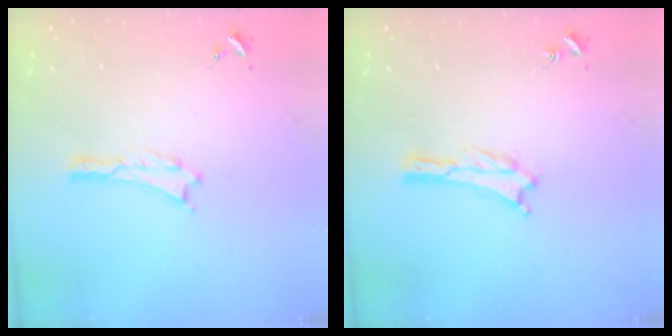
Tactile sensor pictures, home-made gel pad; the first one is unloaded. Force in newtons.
{"total": 0.0}